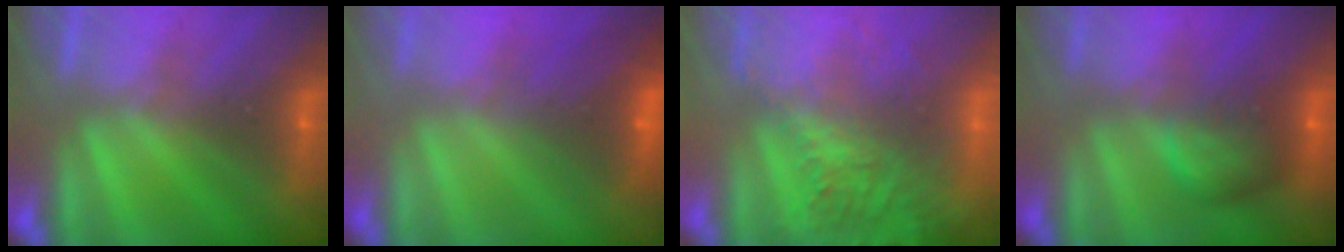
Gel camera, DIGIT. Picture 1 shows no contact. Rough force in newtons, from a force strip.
{"total": 2.8}
{"total": 7.1}
{"total": 5.5}